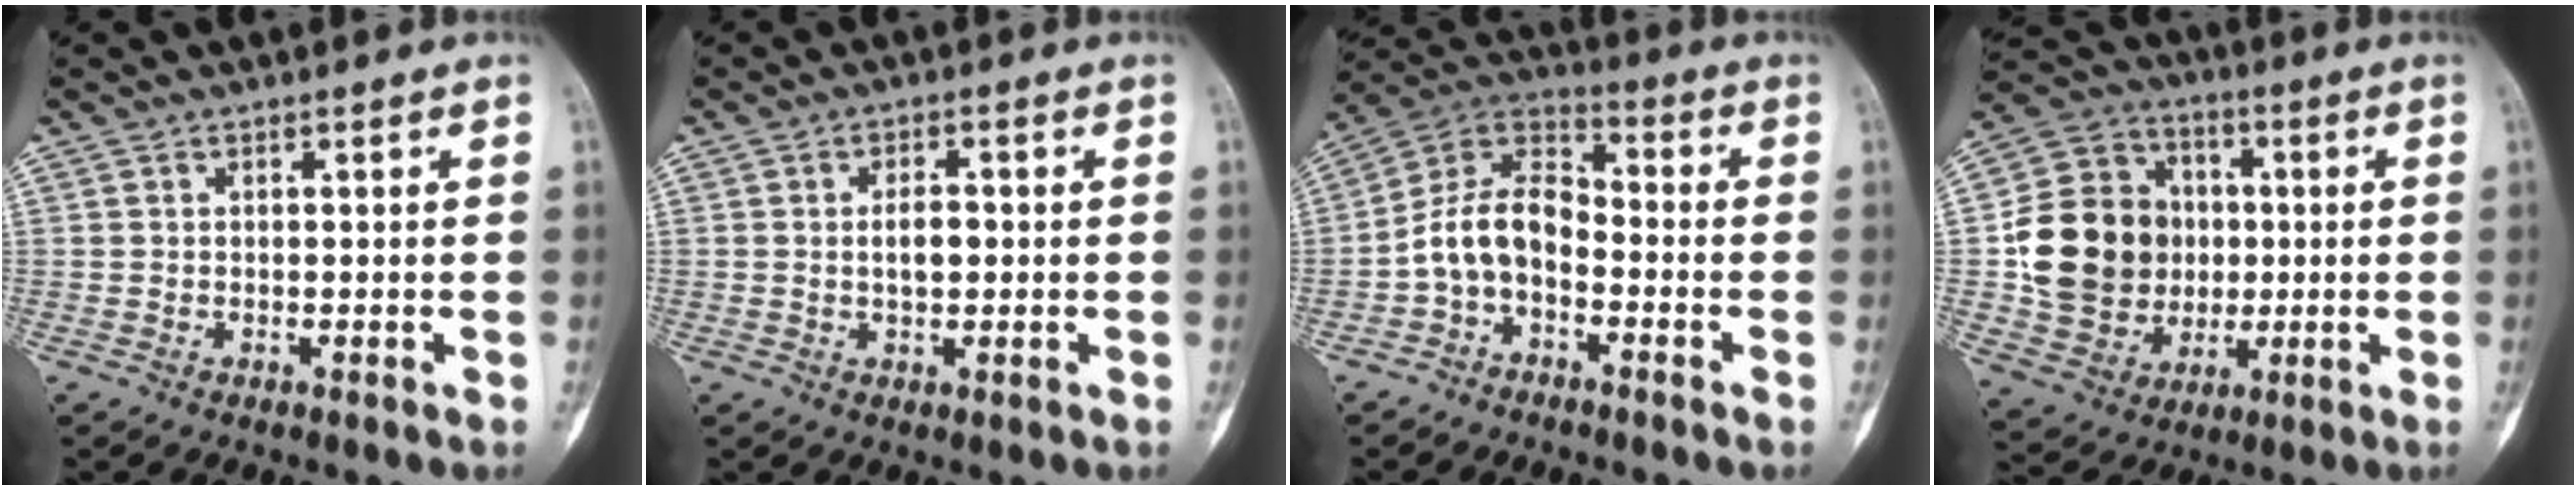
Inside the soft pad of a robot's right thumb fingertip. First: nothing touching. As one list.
[{"total": 3.8, "force": [0.0, 2.0, 3.2], "torque": [-0.047, 0.003, 0.001]}, {"total": 10.0, "force": [-3.1, 6.4, 7.0], "torque": [-0.121, 0.054, -0.073]}, {"total": 18.5, "force": [0.1, 16.0, 9.4], "torque": [-0.143, 0.022, 0.013]}]